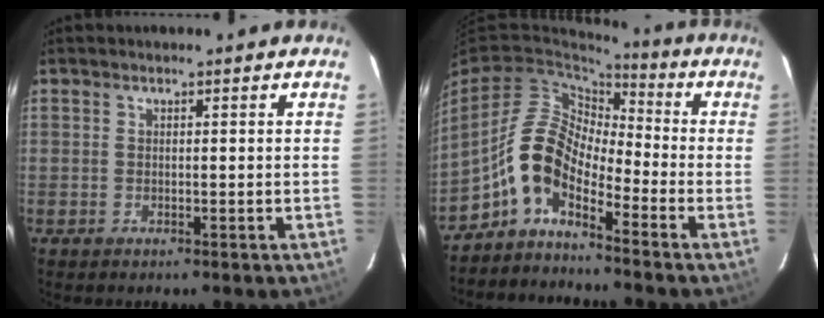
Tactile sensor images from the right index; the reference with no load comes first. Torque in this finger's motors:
{"motor_torque": [1.48, -0.66, 0.76, 0.12]}